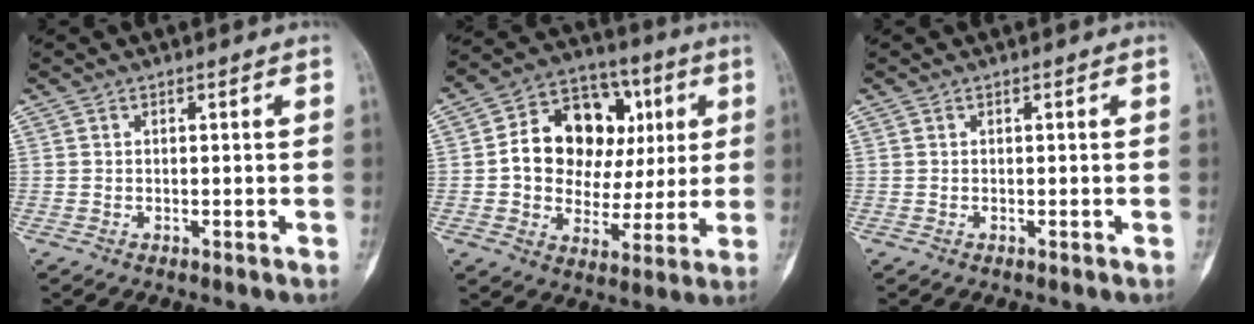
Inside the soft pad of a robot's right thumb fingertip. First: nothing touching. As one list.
[{"total": 18.3, "force": [3.1, 13.9, 11.6], "torque": [-0.135, 0.023, 0.052]}, {"total": 0.0}]